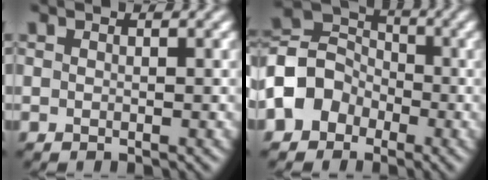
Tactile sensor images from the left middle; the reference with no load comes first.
{"total": 5.8, "force": [-2.3, 4.8, 2.3], "torque": [-0.041, 0.010, -0.064]}